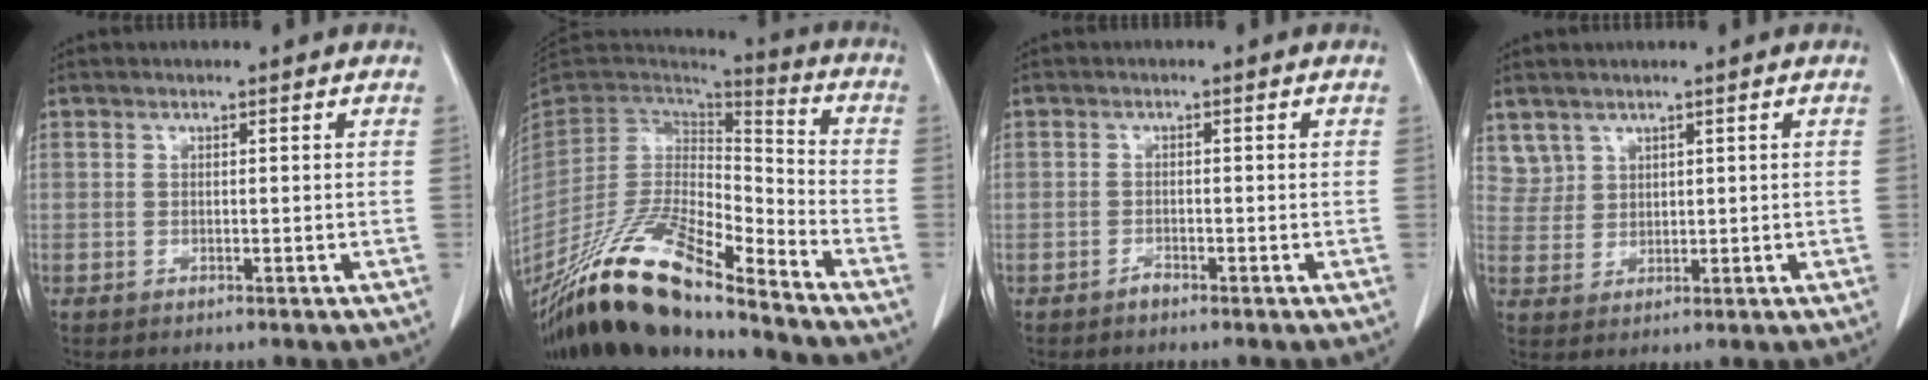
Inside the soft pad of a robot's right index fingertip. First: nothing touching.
{"total": 20.2, "force": [-16.1, 3.8, 11.6], "torque": [-0.233, -0.005, -0.302]}
{"total": 1.0, "force": [-0.8, 0.5, 0.2], "torque": [0.002, 0.004, -0.016]}
{"total": 3.3, "force": [2.3, 2.3, -0.2], "torque": [0.012, 0.003, 0.050]}